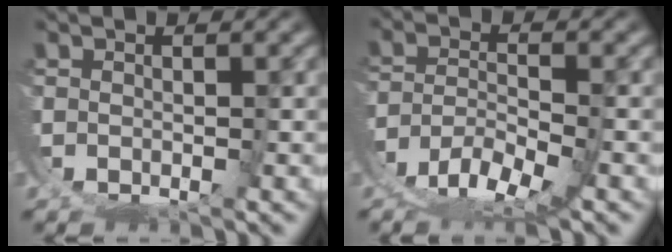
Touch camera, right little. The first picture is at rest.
{"total": 5.3, "force": [-2.6, 2.4, 3.9], "torque": [-0.058, -0.013, -0.046]}